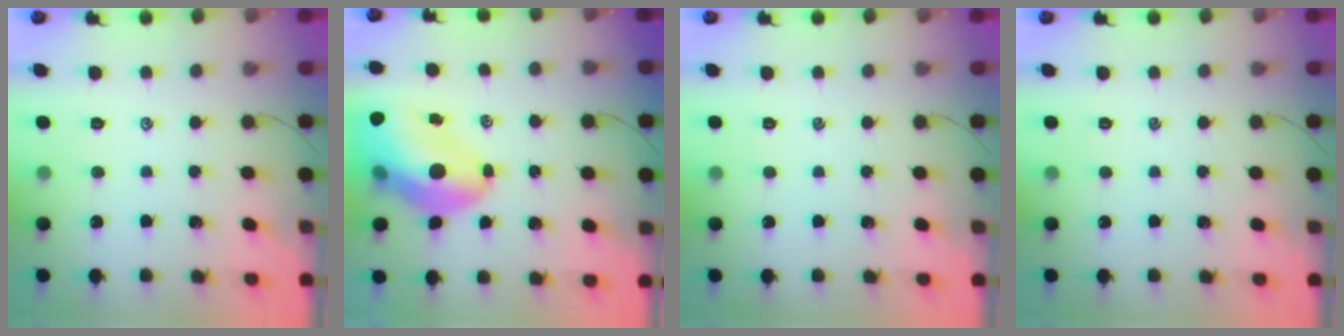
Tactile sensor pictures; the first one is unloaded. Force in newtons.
{"total": 15.3, "press": 14.6, "slide": 4.4}
{"total": 0.0}
{"total": 0.0}